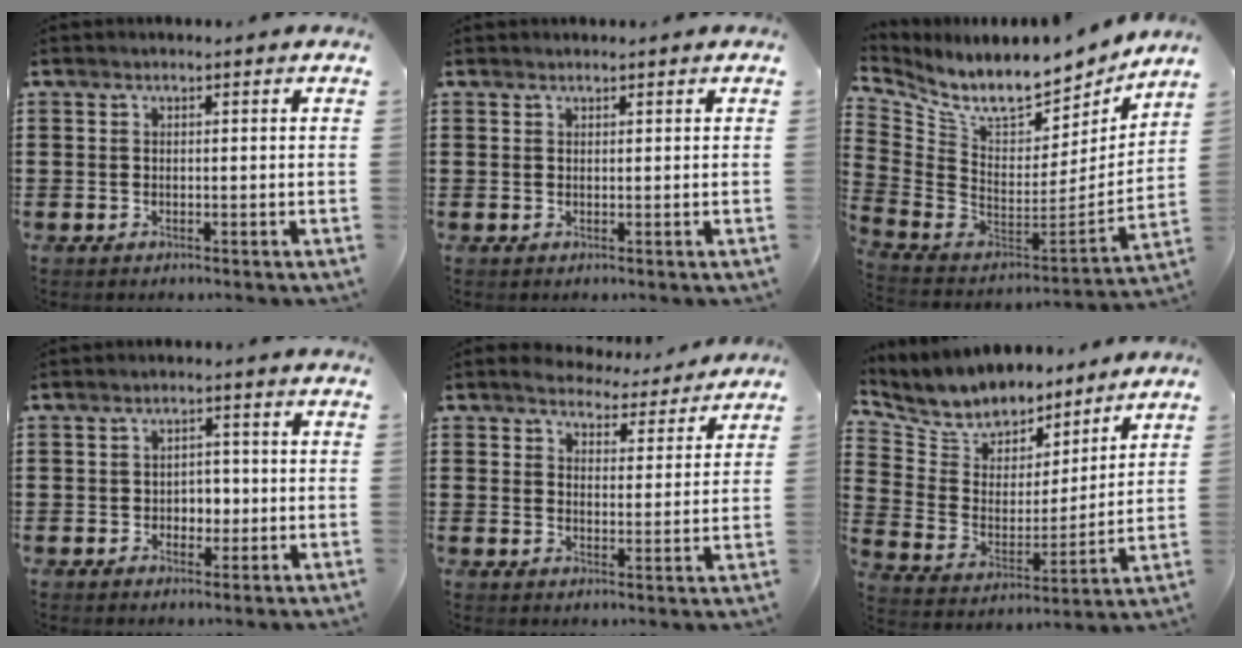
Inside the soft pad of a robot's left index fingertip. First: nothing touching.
{"total": 0.7, "force": [0.6, 0.2, 0.0], "torque": [-0.002, 0.000, 0.014]}
{"total": 9.3, "force": [7.8, 2.1, 4.4], "torque": [-0.108, -0.075, 0.132]}
{"total": 2.6, "force": [-0.5, 2.1, 1.5], "torque": [-0.035, 0.007, -0.014]}
{"total": 4.5, "force": [4.5, 0.6, 0.4], "torque": [-0.021, -0.025, 0.077]}
{"total": 7.9, "force": [7.3, 3.1, 0.6], "torque": [-0.064, -0.050, 0.132]}